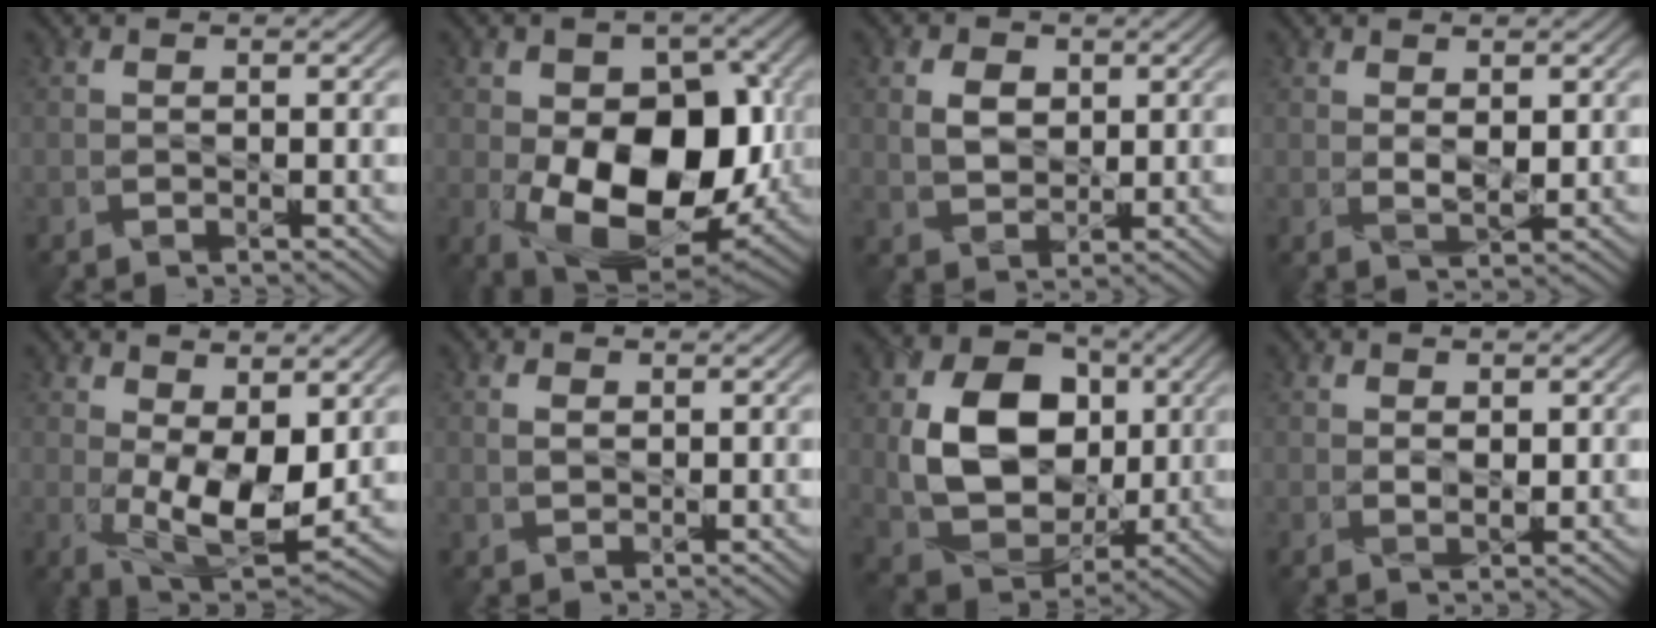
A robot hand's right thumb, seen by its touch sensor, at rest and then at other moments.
{"total": 15.8, "force": [-2.4, 9.9, 12.1], "torque": [-0.185, -0.027, -0.039]}
{"total": 4.1, "force": [1.3, 3.1, 2.5], "torque": [-0.057, -0.001, 0.022]}
{"total": 2.5, "force": [1.2, 1.1, 2.0], "torque": [-0.044, -0.008, 0.026]}
{"total": 9.4, "force": [1.1, 4.6, 8.1], "torque": [-0.157, -0.013, 0.026]}
{"total": 1.5, "force": [0.6, 0.9, 1.0], "torque": [-0.024, -0.003, 0.015]}
{"total": 12.9, "force": [1.3, 9.7, 8.4], "torque": [-0.166, -0.007, 0.027]}
{"total": 1.7, "force": [0.9, 0.8, 1.2], "torque": [-0.029, -0.006, 0.019]}